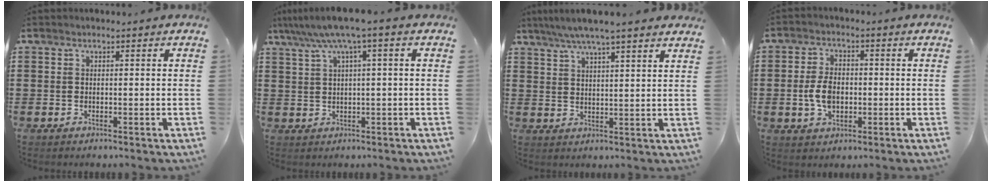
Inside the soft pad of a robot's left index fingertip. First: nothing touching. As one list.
[{"total": 5.0, "force": [1.9, -0.3, 4.6], "torque": [-0.091, -0.007, 0.029]}, {"total": 5.2, "force": [4.5, -0.1, 2.6], "torque": [-0.064, -0.013, 0.079]}, {"total": 5.4, "force": [-0.8, 3.3, 4.2], "torque": [-0.098, 0.002, -0.021]}]